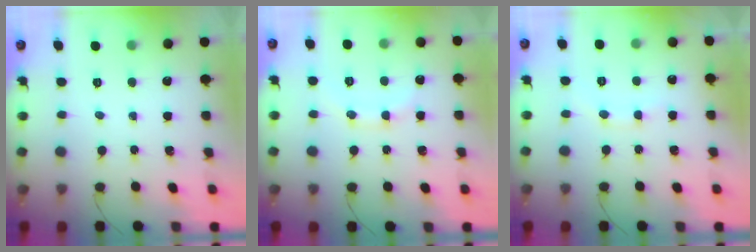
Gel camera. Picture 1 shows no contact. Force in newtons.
{"total": 8.8, "press": 8.7, "slide": 1.3}
{"total": 7.2, "press": 7.1, "slide": 1.2}